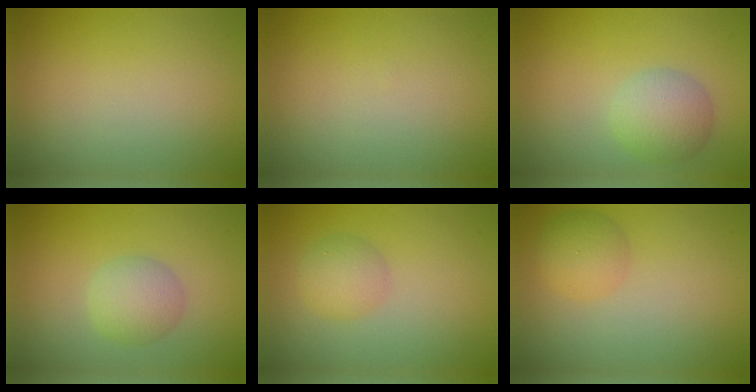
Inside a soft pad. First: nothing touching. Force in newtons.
{"total": 0.0}
{"total": 3.7, "press": 3.7, "slide": 0.1}
{"total": 3.0, "press": 3.0, "slide": 0.0}
{"total": 2.5, "press": 2.5, "slide": 0.1}
{"total": 2.5, "press": 2.5, "slide": 0.1}